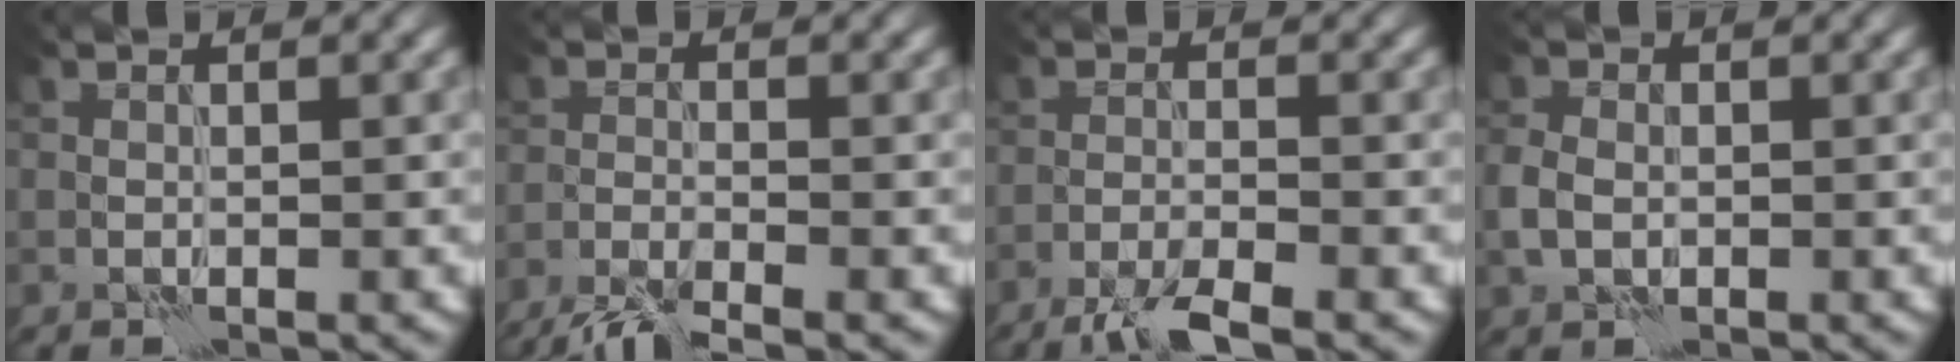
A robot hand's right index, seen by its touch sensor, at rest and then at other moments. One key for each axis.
{"total": 4.6, "fx": -3.7, "fy": 0.6, "fz": 2.6, "tx": -0.052, "ty": -0.014, "tz": -0.078}
{"total": 3.9, "fx": -2.9, "fy": 0.4, "fz": 2.5, "tx": -0.049, "ty": -0.001, "tz": -0.062}
{"total": 2.3, "fx": -0.5, "fy": 1.7, "fz": 1.5, "tx": -0.036, "ty": 0.000, "tz": -0.015}